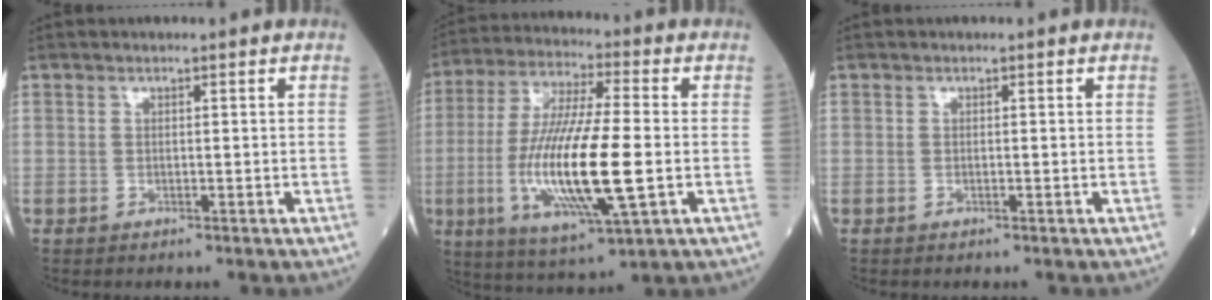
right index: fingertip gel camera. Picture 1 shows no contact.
{"total": 18.8, "force": [-3.1, 3.1, 18.3], "torque": [-0.376, -0.021, -0.053]}
{"total": 0.0}